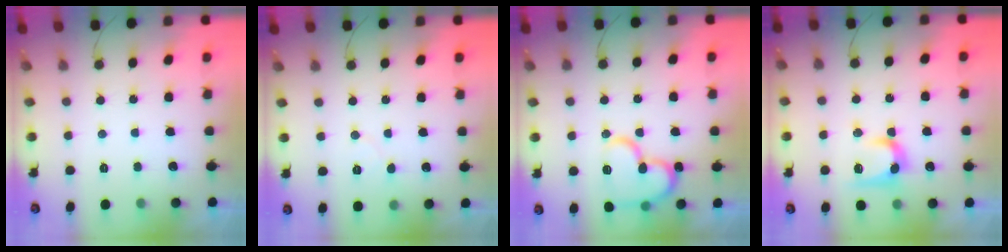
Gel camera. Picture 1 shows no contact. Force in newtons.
{"total": 3.8, "press": 3.8, "slide": 0.4}
{"total": 17.4, "press": 17.3, "slide": 1.8}
{"total": 10.3, "press": 10.3, "slide": 0.6}